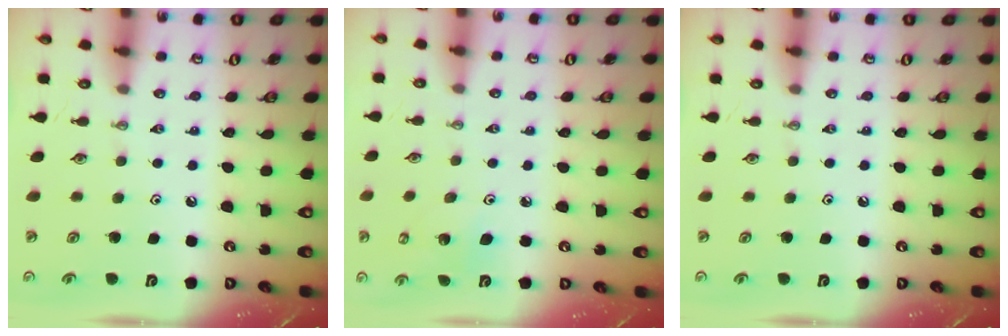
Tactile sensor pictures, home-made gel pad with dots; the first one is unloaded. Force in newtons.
{"total": 5.6, "press": 5.6, "slide": 0.9}
{"total": 0.0}